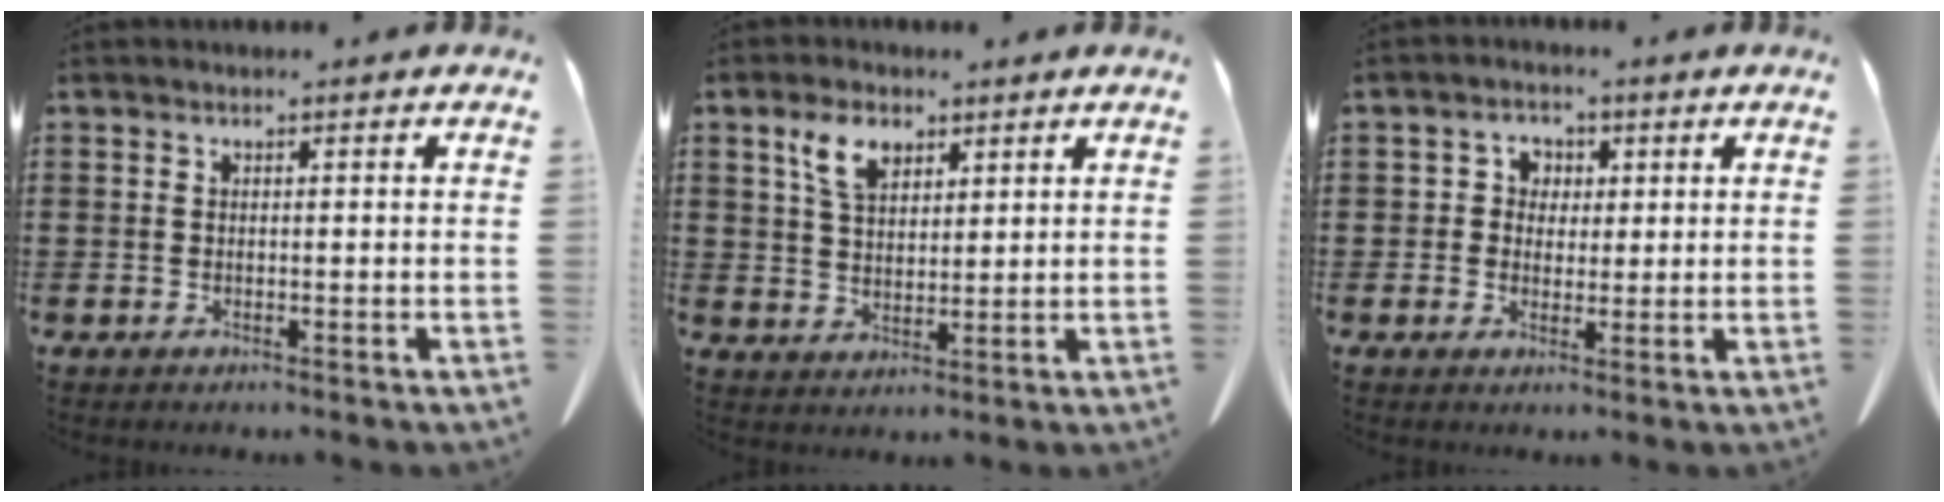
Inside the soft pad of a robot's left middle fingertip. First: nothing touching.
{"total": 5.5, "force": [3.2, 3.2, 3.2], "torque": [-0.068, 0.008, 0.057]}
{"total": 2.9, "force": [0.8, 2.8, 0.6], "torque": [-0.019, 0.007, 0.010]}